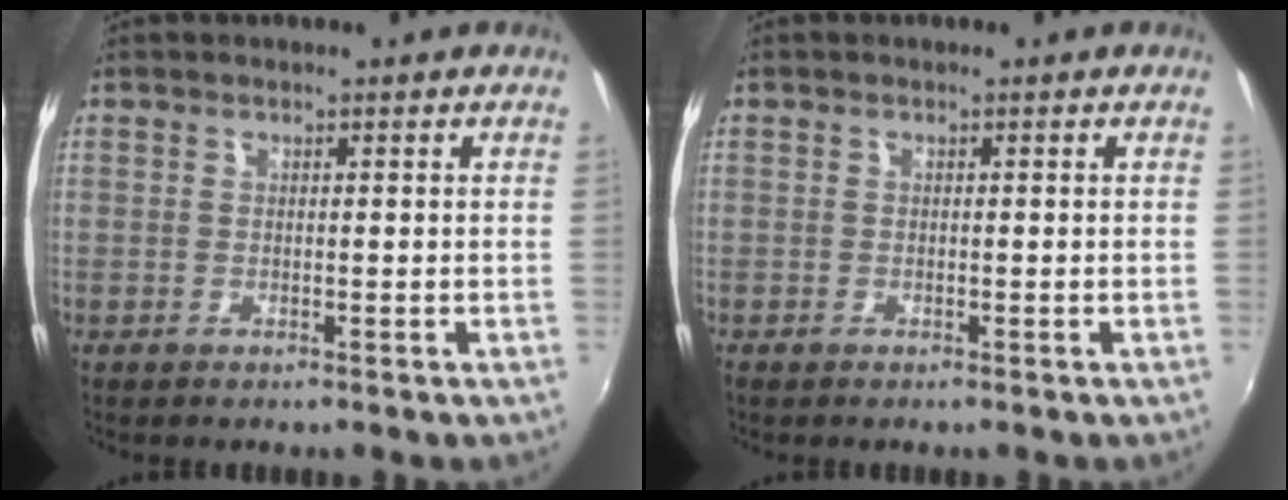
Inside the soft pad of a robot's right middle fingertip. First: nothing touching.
{"total": 0.7, "force": [-0.6, 0.3, 0.1], "torque": [-0.006, -0.003, -0.014]}